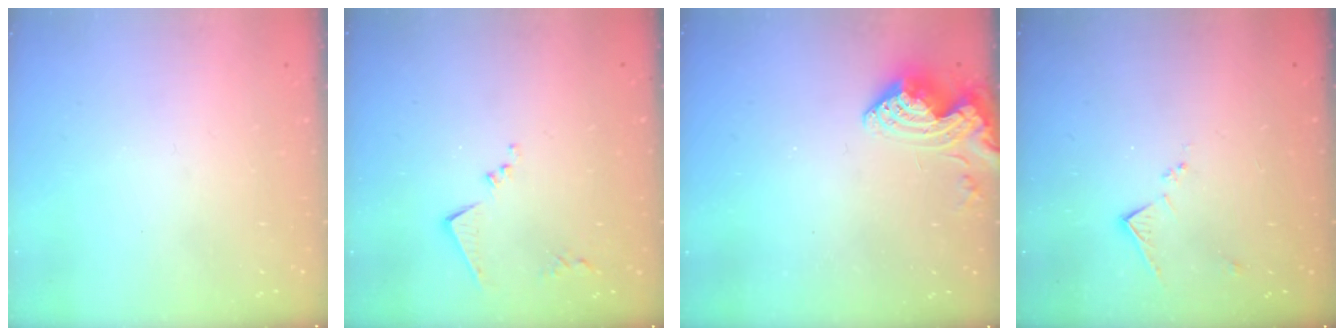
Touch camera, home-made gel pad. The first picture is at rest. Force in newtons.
{"total": 8.0, "press": 8.0, "slide": 0.1}
{"total": 10.1, "press": 10.0, "slide": 1.2}
{"total": 7.6, "press": 7.6, "slide": 0.1}